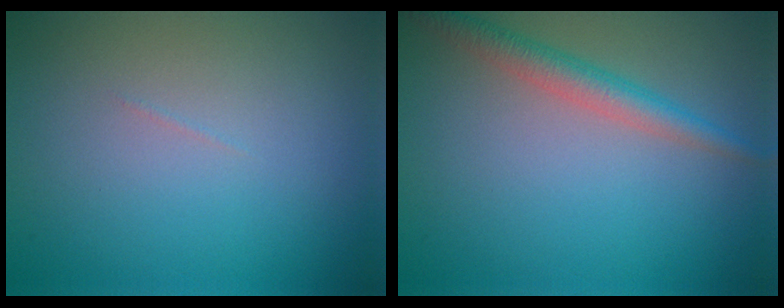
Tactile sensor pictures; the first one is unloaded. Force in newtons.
{"total": 2.8, "press": 2.8, "slide": 0.1}